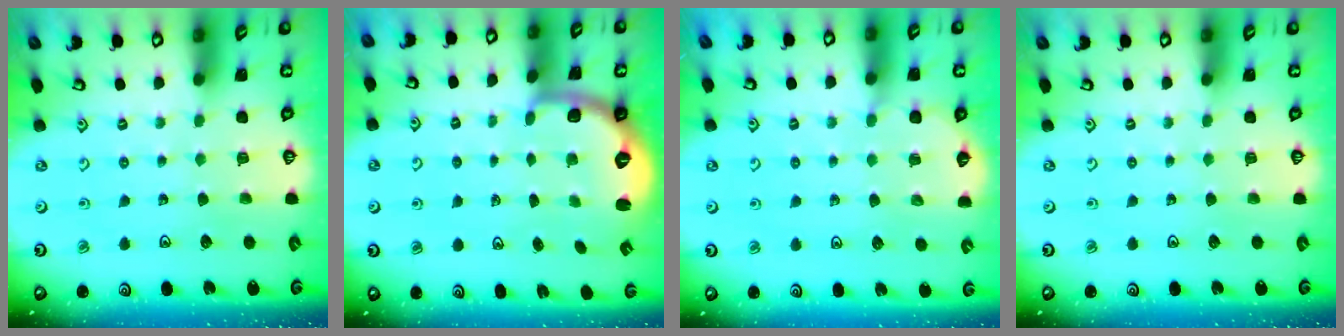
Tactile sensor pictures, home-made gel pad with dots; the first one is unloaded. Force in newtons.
{"total": 2.7, "press": 1.6, "slide": 2.1}
{"total": 4.9, "press": 4.4, "slide": 2.1}
{"total": 0.0}